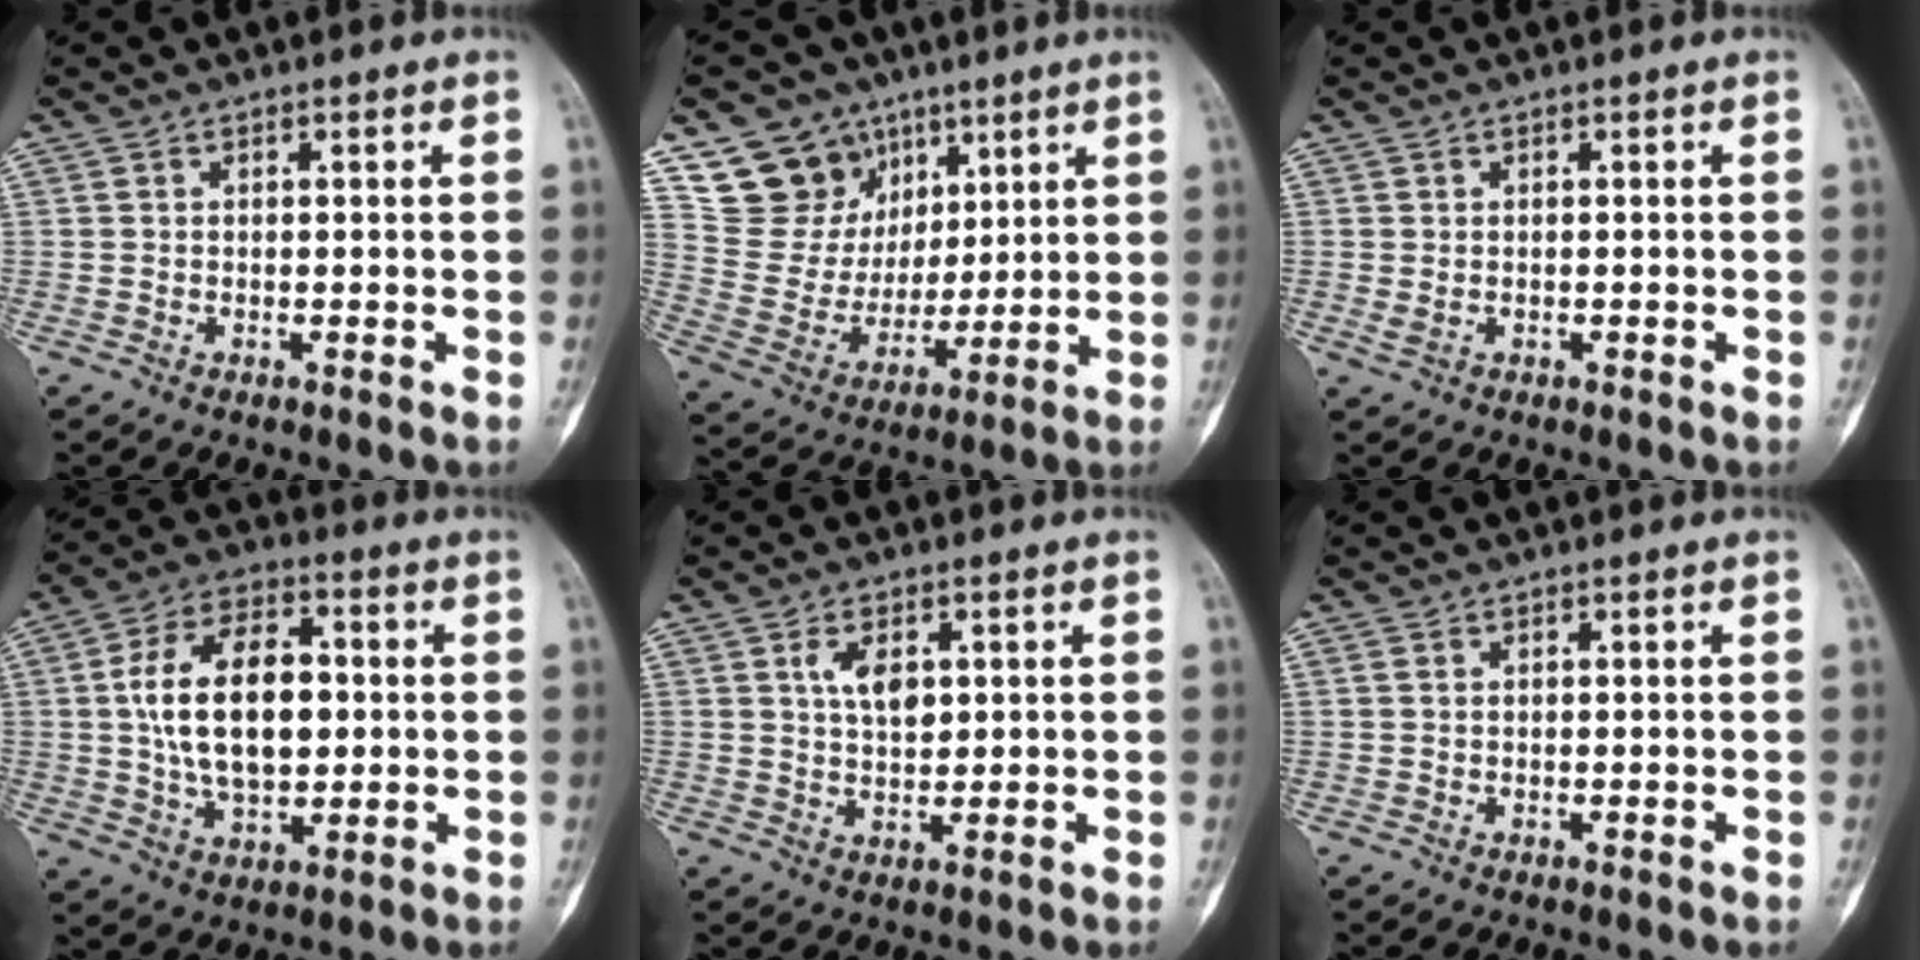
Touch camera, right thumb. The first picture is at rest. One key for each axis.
{"total": 14.8, "fx": 8.5, "fy": 11.5, "fz": 3.7, "tx": -0.032, "ty": -0.036, "tz": 0.173}
{"total": 1.1, "fx": -0.2, "fy": 0.8, "fz": 0.8, "tx": -0.016, "ty": 0.001, "tz": 0.001}
{"total": 16.5, "fx": 1.2, "fy": 9.7, "fz": 13.3, "tx": -0.210, "ty": 0.014, "tz": 0.019}
{"total": 5.1, "fx": 1.6, "fy": 2.9, "fz": 3.9, "tx": -0.057, "ty": -0.007, "tz": 0.029}
{"total": 0.0}